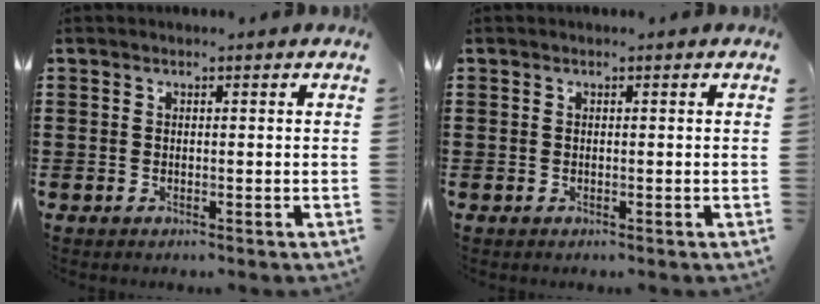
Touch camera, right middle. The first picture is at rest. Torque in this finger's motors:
{"motor_torque": [-0.05, -0.11, -0.03, 0.01]}